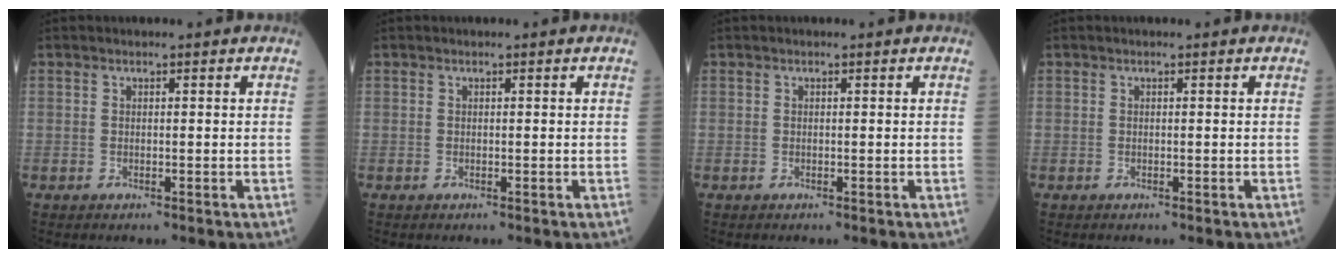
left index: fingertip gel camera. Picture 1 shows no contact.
{"total": 0.0}
{"total": 0.0}
{"total": 0.0}